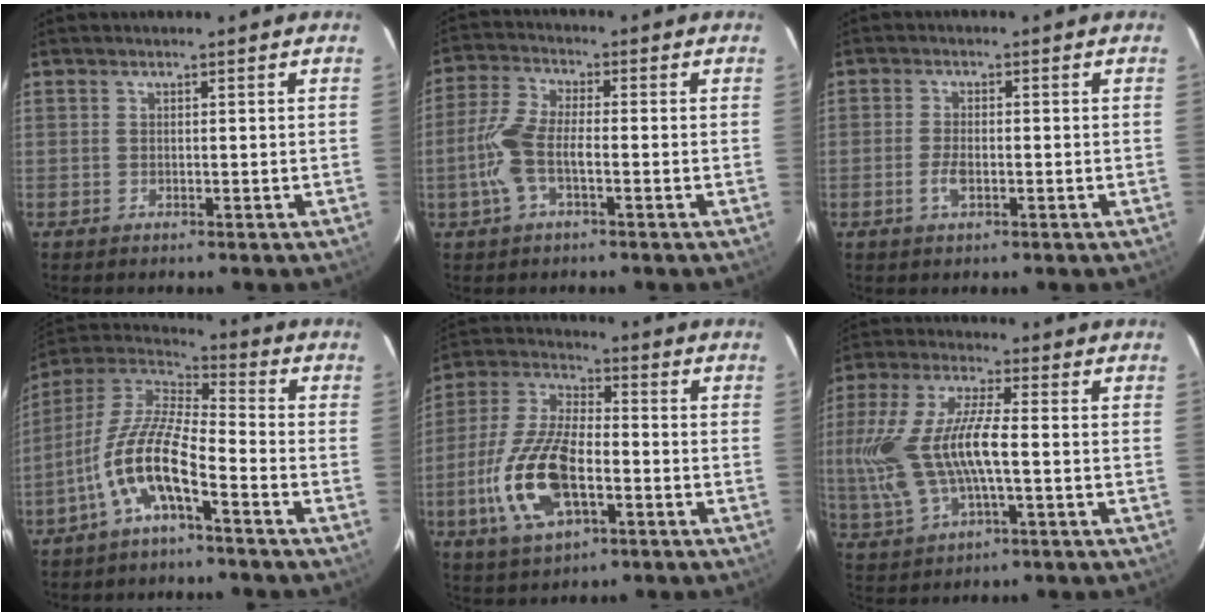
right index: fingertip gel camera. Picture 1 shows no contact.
{"total": 8.0, "force": [-2.3, 2.7, 7.2], "torque": [-0.166, 0.006, -0.049]}
{"total": 3.0, "force": [-1.2, 1.4, 2.4], "torque": [-0.054, -0.001, -0.023]}
{"total": 12.4, "force": [-5.8, 3.1, 10.5], "torque": [-0.215, 0.002, -0.116]}
{"total": 16.1, "force": [-4.9, 7.1, 13.5], "torque": [-0.299, -0.004, -0.091]}
{"total": 16.0, "force": [-1.4, 5.5, 14.9], "torque": [-0.305, -0.004, -0.019]}